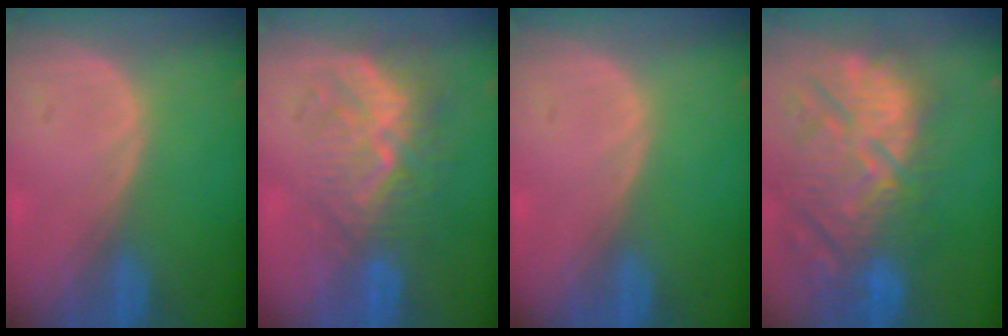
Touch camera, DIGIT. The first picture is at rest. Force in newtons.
{"total": 10.1, "press": 8.8, "slide": 4.9}
{"total": 0.0}
{"total": 13.9, "press": 12.6, "slide": 5.9}